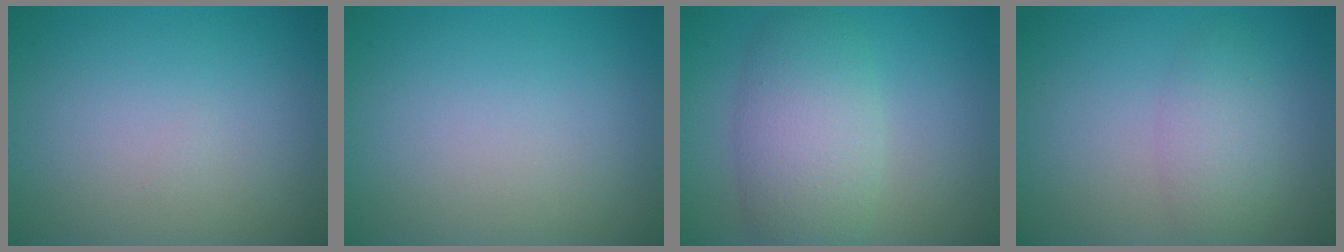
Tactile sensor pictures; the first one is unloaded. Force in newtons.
{"total": 0.0}
{"total": 5.9, "press": 5.9, "slide": 0.3}
{"total": 2.7, "press": 2.7, "slide": 0.1}